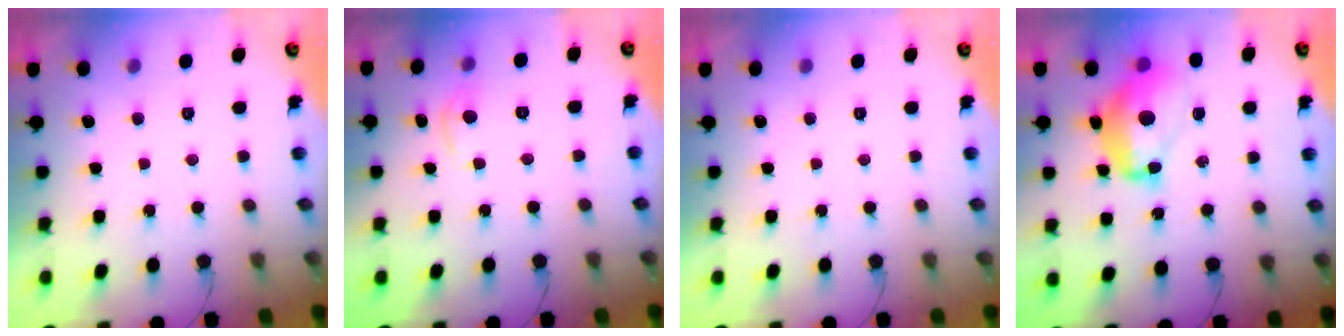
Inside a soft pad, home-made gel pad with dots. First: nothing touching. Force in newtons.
{"total": 4.3, "press": 4.3, "slide": 0.6}
{"total": 0.0}
{"total": 13.9, "press": 13.8, "slide": 1.4}